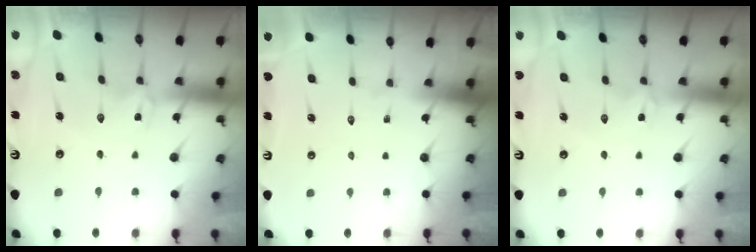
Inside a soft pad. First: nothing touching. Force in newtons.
{"total": 0.0}
{"total": 0.7, "press": 0.6, "slide": 0.3}